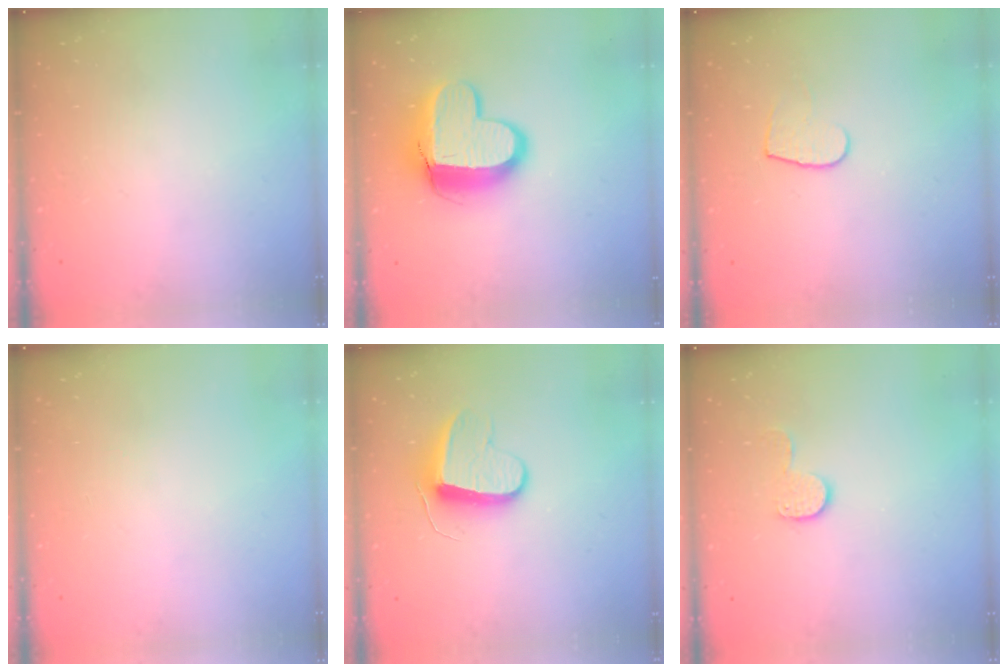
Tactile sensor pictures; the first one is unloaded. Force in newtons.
{"total": 12.3, "press": 12.2, "slide": 1.3}
{"total": 6.0, "press": 6.0, "slide": 0.5}
{"total": 0.0}
{"total": 9.3, "press": 9.3, "slide": 0.5}
{"total": 5.6, "press": 5.6, "slide": 0.4}